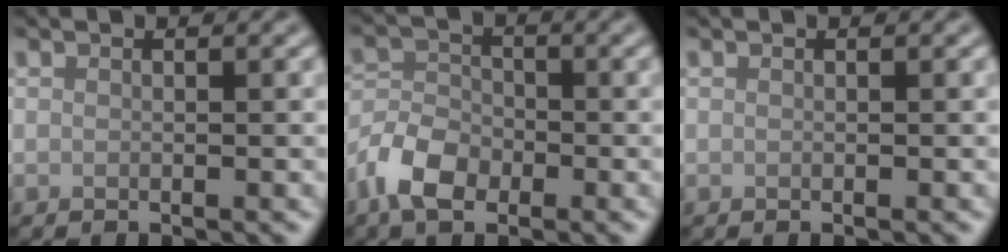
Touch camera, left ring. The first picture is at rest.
{"total": 4.7, "force": [-2.6, 2.9, 2.5], "torque": [-0.051, 0.003, -0.059]}
{"total": 0.0}